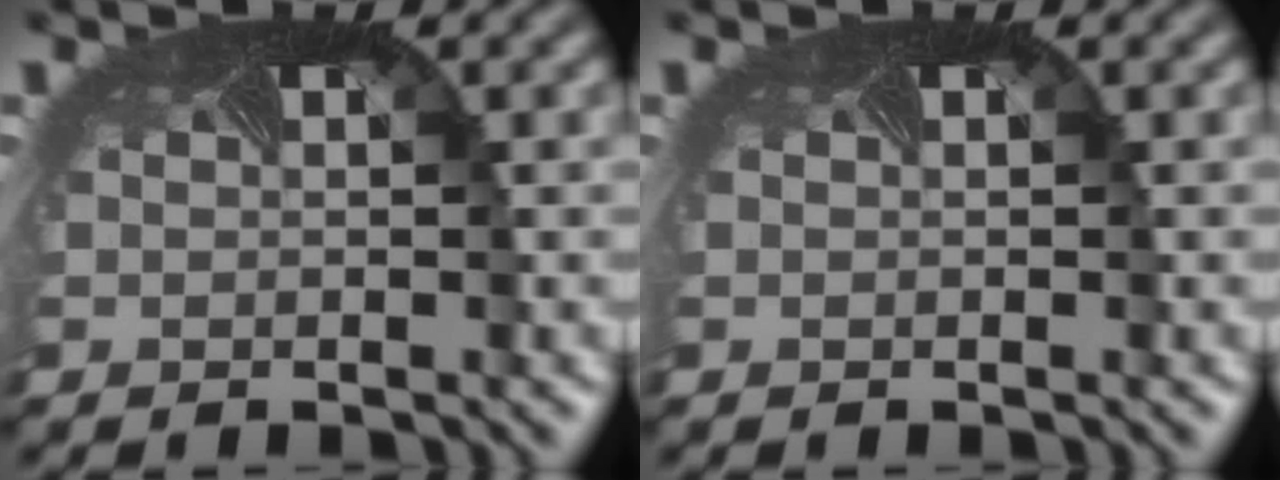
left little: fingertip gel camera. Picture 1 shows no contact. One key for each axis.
{"total": 0.0}